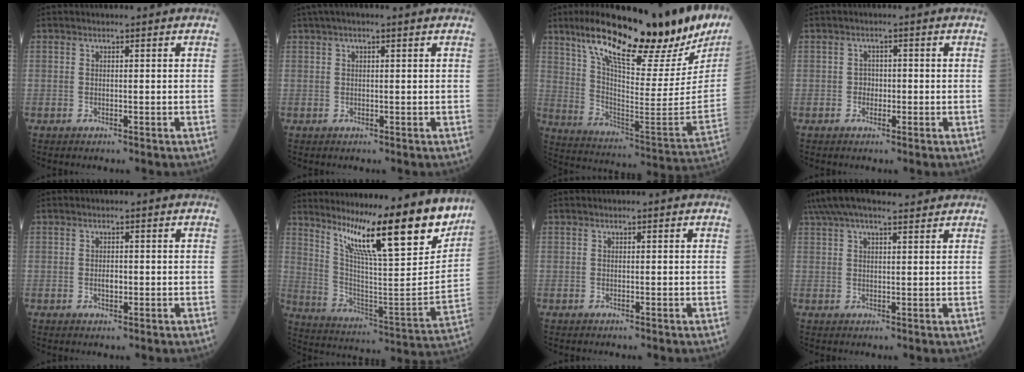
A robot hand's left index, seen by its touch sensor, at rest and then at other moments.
{"total": 3.0, "force": [1.8, 0.4, 2.3], "torque": [-0.049, 0.024, 0.031]}
{"total": 28.4, "force": [21.4, 5.5, 17.9], "torque": [-0.290, -0.033, 0.309]}
{"total": 1.6, "force": [-0.4, 1.3, 0.8], "torque": [-0.008, 0.006, -0.007]}
{"total": 1.3, "force": [-0.2, 0.8, 1.1], "torque": [-0.022, 0.000, -0.001]}
{"total": 20.9, "force": [16.5, 1.6, 12.7], "torque": [-0.206, -0.033, 0.256]}
{"total": 0.0}
{"total": 12.0, "force": [10.3, 2.0, 5.7], "torque": [-0.105, 0.052, 0.163]}